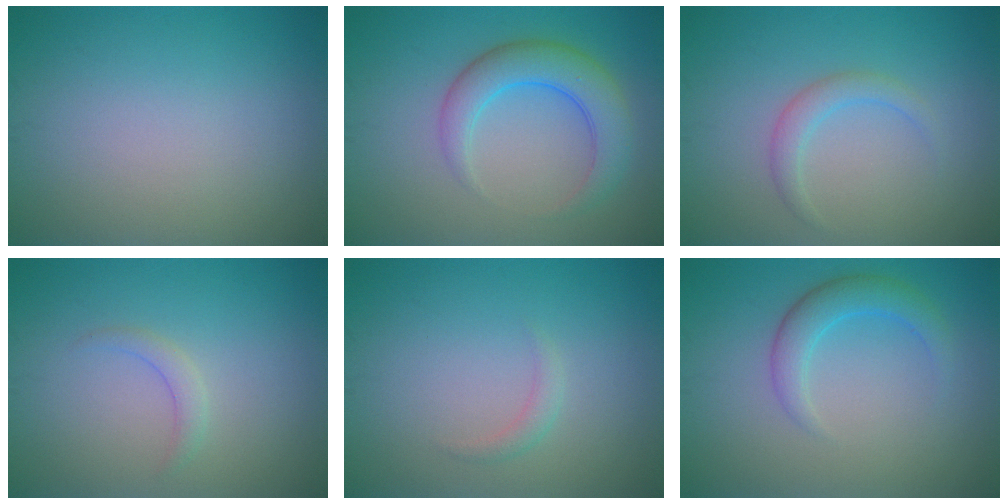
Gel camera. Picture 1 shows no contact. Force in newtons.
{"total": 4.7, "press": 4.7, "slide": 0.1}
{"total": 1.8, "press": 1.8, "slide": 0.2}
{"total": 1.2, "press": 1.2, "slide": 0.1}
{"total": 1.0, "press": 1.0, "slide": 0.0}
{"total": 3.0, "press": 3.0, "slide": 0.1}